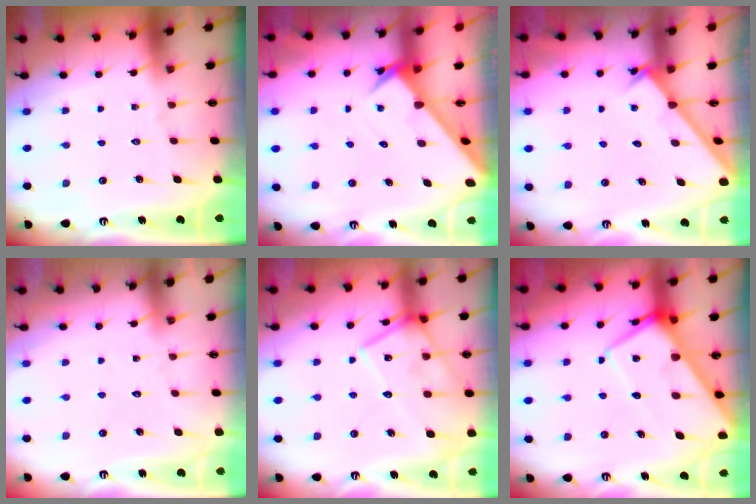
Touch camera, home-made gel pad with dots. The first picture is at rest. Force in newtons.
{"total": 2.7, "press": 2.7, "slide": 0.2}
{"total": 3.5, "press": 3.4, "slide": 0.5}
{"total": 4.3, "press": 4.3, "slide": 0.3}
{"total": 15.9, "press": 15.9, "slide": 1.0}
{"total": 11.8, "press": 11.7, "slide": 1.1}